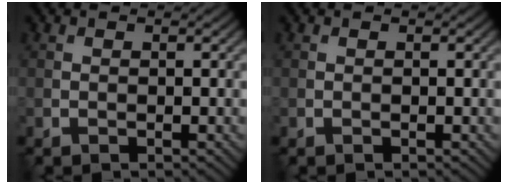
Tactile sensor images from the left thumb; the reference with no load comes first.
{"total": 0.0}